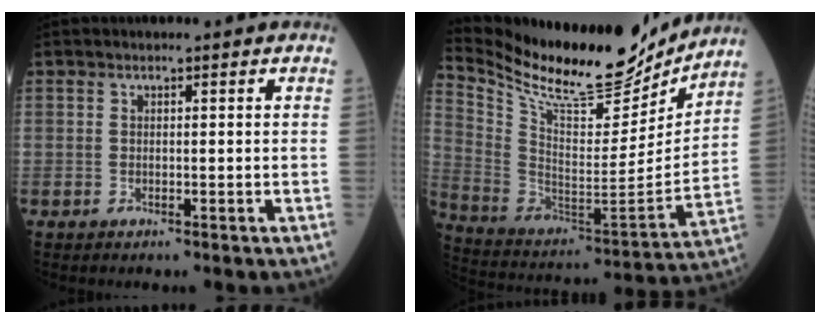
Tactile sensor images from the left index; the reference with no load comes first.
{"total": 23.3, "force": [21.1, 4.4, 8.8], "torque": [-0.178, -0.042, 0.342]}